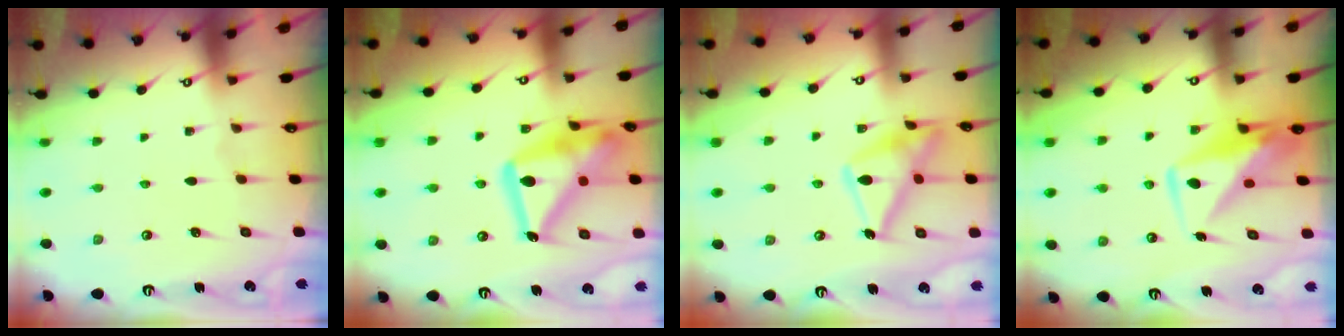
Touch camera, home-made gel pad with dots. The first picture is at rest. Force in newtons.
{"total": 22.3, "press": 22.3, "slide": 1.6}
{"total": 17.8, "press": 17.8, "slide": 1.1}
{"total": 10.6, "press": 10.5, "slide": 0.8}